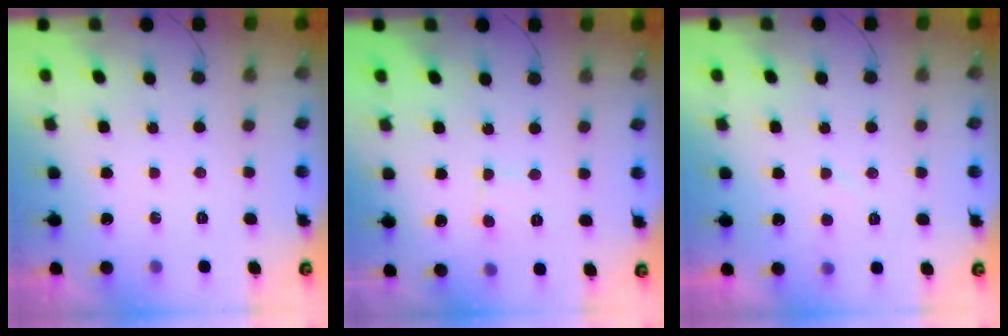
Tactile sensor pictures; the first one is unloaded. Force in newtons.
{"total": 2.9, "press": 2.8, "slide": 0.3}
{"total": 3.7, "press": 3.7, "slide": 0.3}